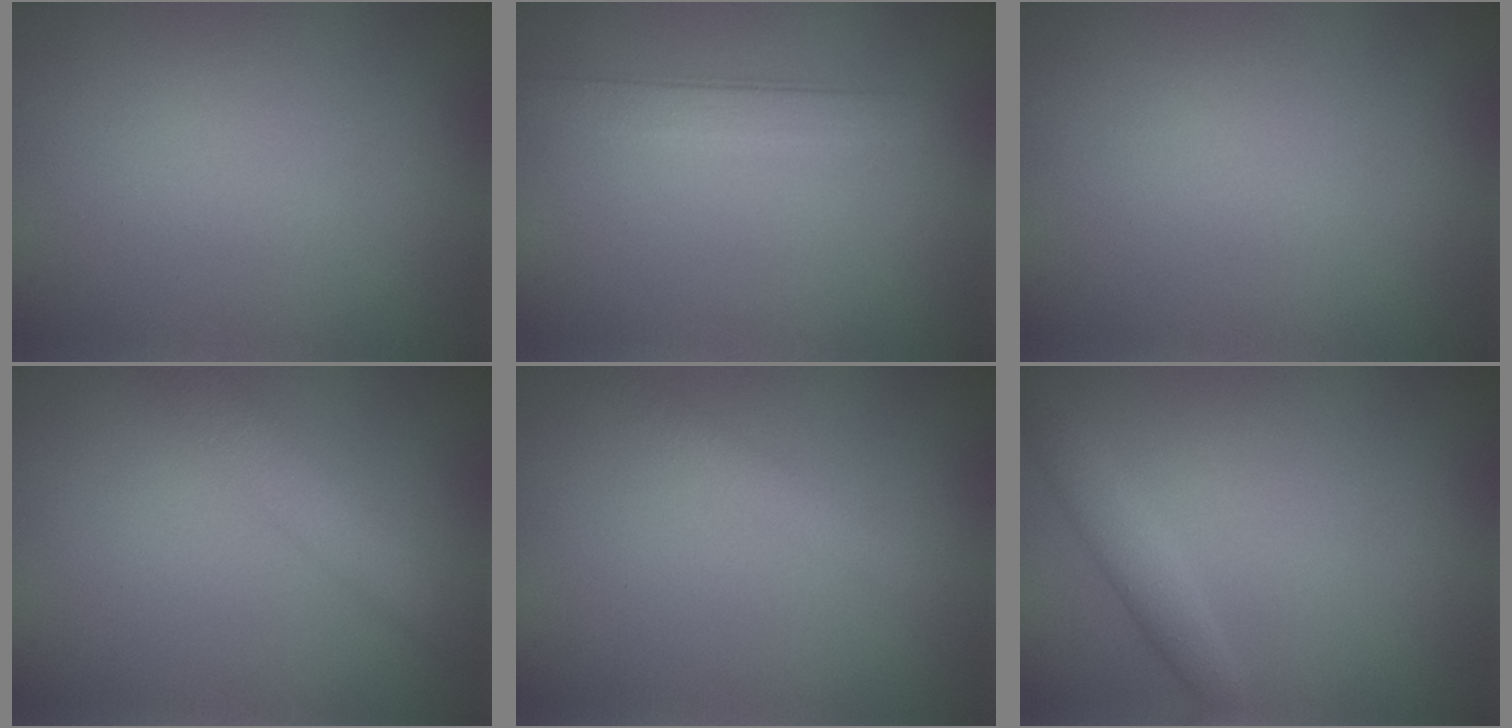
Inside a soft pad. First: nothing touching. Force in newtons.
{"total": 2.4, "press": 2.4, "slide": 0.2}
{"total": 0.0}
{"total": 2.7, "press": 2.7, "slide": 0.1}
{"total": 1.0, "press": 1.0, "slide": 0.1}
{"total": 2.0, "press": 2.0, "slide": 0.1}